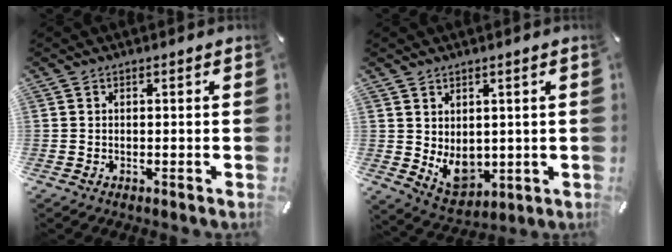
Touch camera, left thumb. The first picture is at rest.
{"total": 7.8, "force": [0.4, 6.5, 4.3], "torque": [-0.058, -0.016, 0.012]}